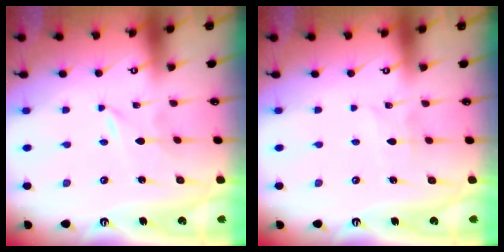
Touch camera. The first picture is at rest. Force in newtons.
{"total": 2.3, "press": 2.3, "slide": 0.3}